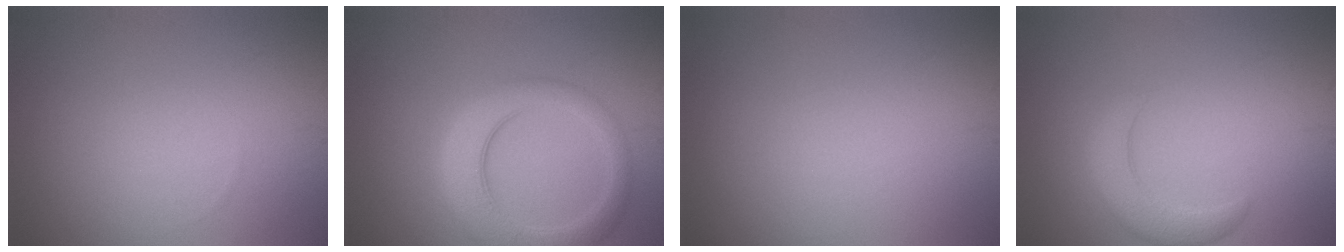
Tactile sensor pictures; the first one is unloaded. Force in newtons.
{"total": 5.3, "press": 5.2, "slide": 0.4}
{"total": 0.0}
{"total": 3.1, "press": 3.1, "slide": 0.3}